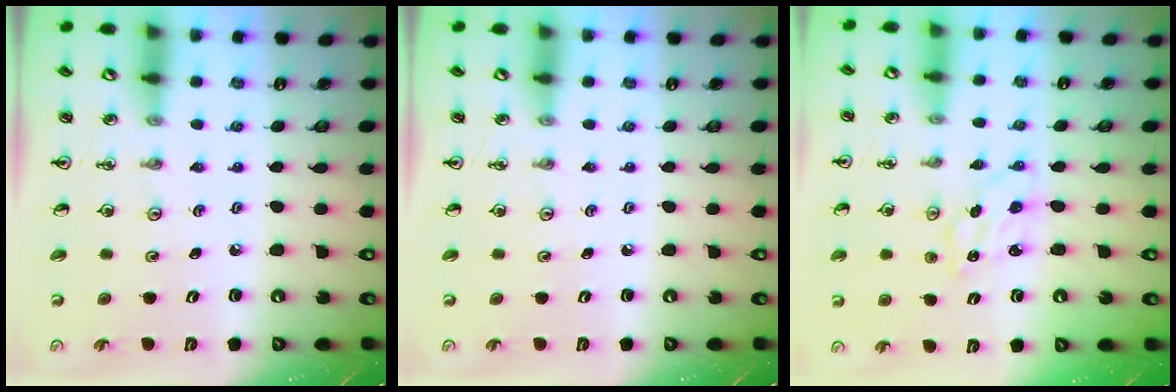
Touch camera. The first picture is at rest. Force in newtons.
{"total": 0.0}
{"total": 2.0, "press": 2.0, "slide": 0.2}